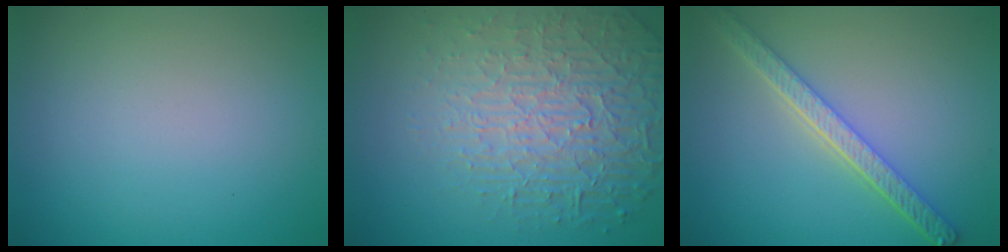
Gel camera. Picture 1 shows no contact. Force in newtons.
{"total": 7.2, "press": 5.2, "slide": 4.9}
{"total": 4.4, "press": 3.5, "slide": 2.7}